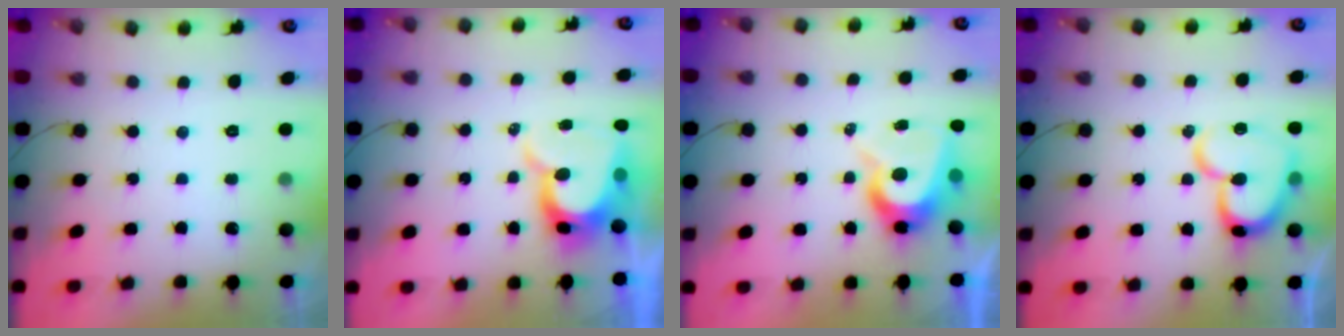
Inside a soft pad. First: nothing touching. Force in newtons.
{"total": 11.1, "press": 11.1, "slide": 0.8}
{"total": 8.5, "press": 8.4, "slide": 0.8}
{"total": 16.3, "press": 16.3, "slide": 1.3}